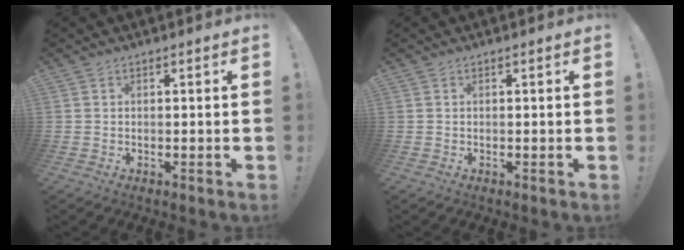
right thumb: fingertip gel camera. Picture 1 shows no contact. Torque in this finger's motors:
{"motor_torque": [0.00, 0.00, -0.13, 0.13, 0.00]}